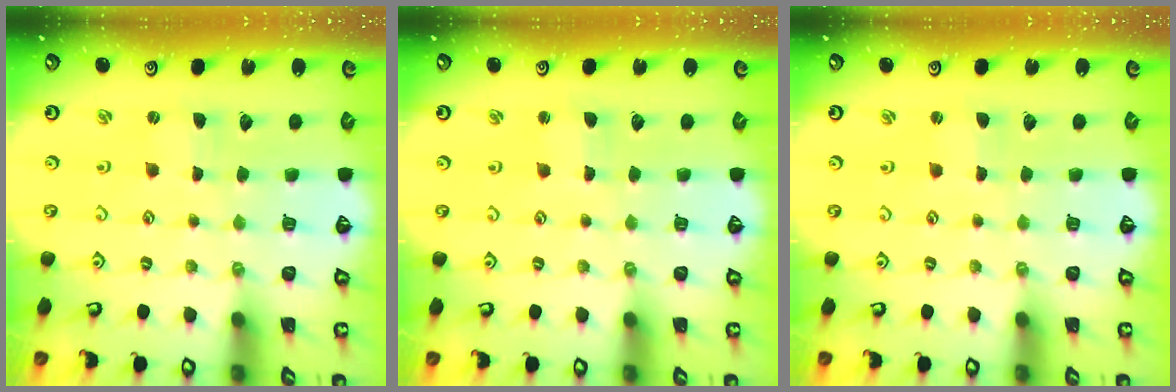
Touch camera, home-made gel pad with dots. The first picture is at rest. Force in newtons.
{"total": 1.6, "press": 1.6, "slide": 0.3}
{"total": 0.0}